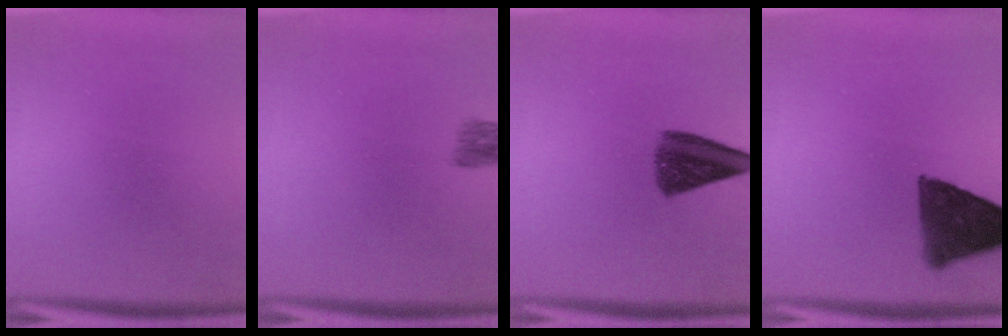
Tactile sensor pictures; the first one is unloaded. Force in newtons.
{"total": 2.5}
{"total": 8.3}
{"total": 11.1}